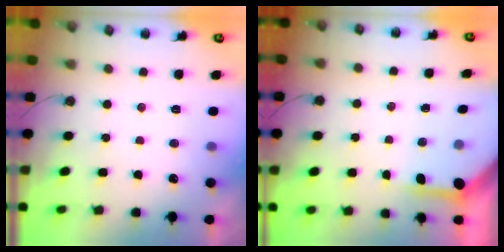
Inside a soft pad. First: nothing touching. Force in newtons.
{"total": 3.9, "press": 3.8, "slide": 0.3}